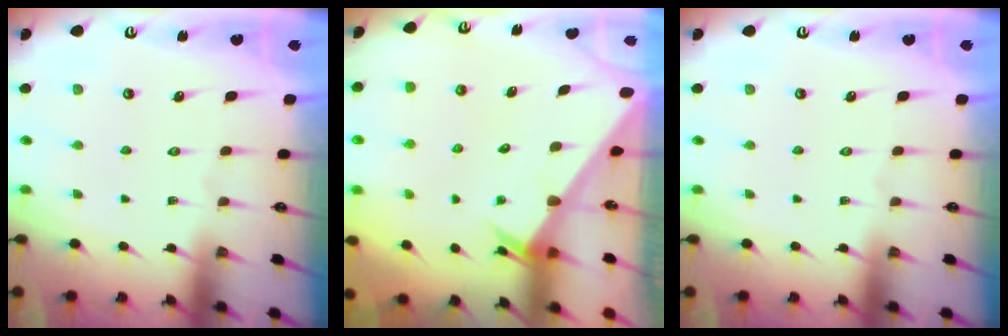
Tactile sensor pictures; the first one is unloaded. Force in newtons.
{"total": 2.3, "press": 2.3, "slide": 0.1}
{"total": 0.0}